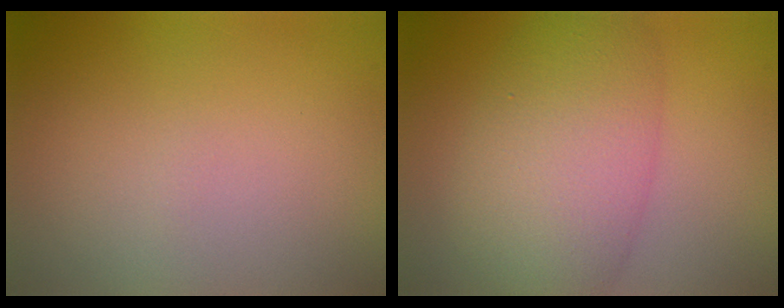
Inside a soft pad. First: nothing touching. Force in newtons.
{"total": 7.8, "press": 7.7, "slide": 0.4}